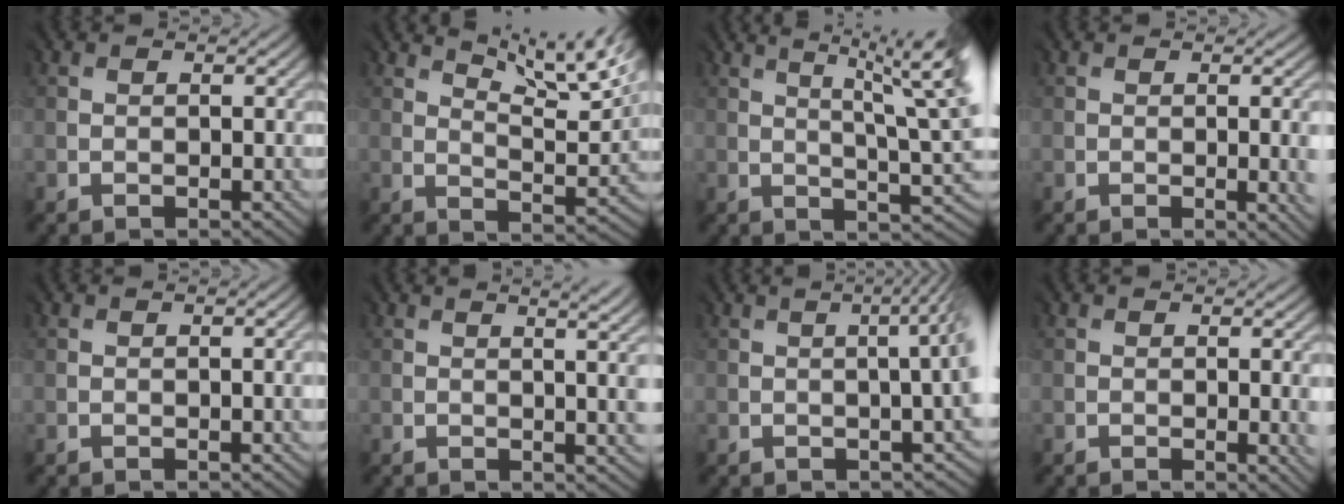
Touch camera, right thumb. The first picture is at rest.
{"total": 10.5, "force": [7.4, 2.2, 7.1], "torque": [-0.118, 0.007, 0.113]}
{"total": 9.8, "force": [3.5, 2.4, 8.8], "torque": [-0.118, 0.014, 0.056]}
{"total": 4.1, "force": [-0.6, 1.5, 3.8], "torque": [-0.041, -0.009, -0.001]}
{"total": 1.2, "force": [-0.2, 0.2, 1.2], "torque": [-0.018, -0.001, -0.002]}
{"total": 6.1, "force": [0.8, 1.9, 5.7], "torque": [-0.048, 0.018, 0.004]}
{"total": 7.1, "force": [0.2, 2.5, 6.7], "torque": [-0.050, 0.019, -0.008]}
{"total": 2.9, "force": [-0.4, 0.9, 2.7], "torque": [-0.036, -0.010, -0.001]}